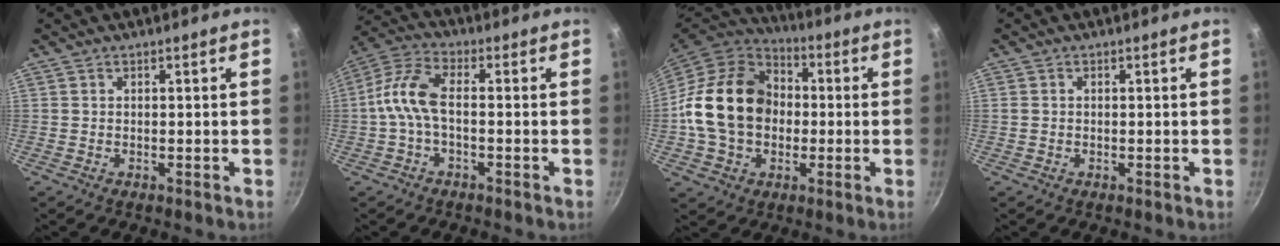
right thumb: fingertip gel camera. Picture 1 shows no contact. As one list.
[{"total": 8.2, "force": [-1.4, 3.9, 7.1], "torque": [-0.159, 0.033, -0.044]}, {"total": 19.7, "force": [-0.4, 15.3, 12.5], "torque": [-0.194, 0.036, -0.013]}, {"total": 0.7, "force": [0.1, 0.6, 0.4], "torque": [-0.007, 0.003, 0.002]}]